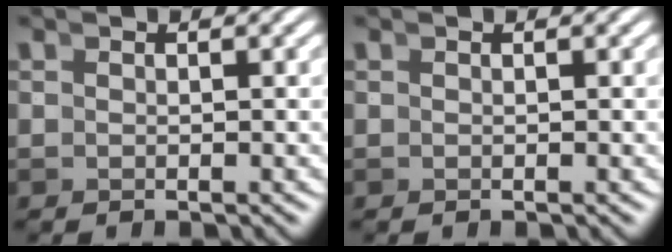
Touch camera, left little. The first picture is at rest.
{"total": 0.0}